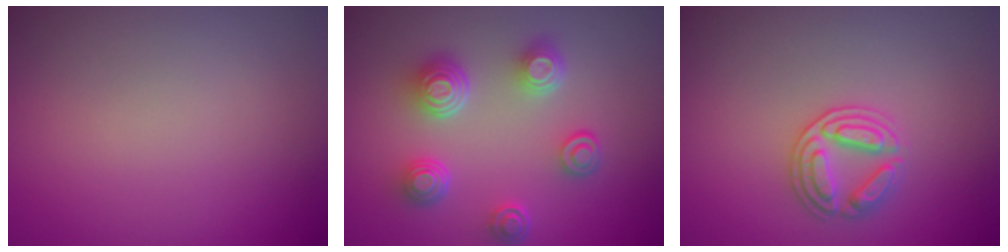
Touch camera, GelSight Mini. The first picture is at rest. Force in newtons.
{"total": 4.6, "press": 3.5, "slide": 3.0}
{"total": 2.8, "press": 2.7, "slide": 0.4}